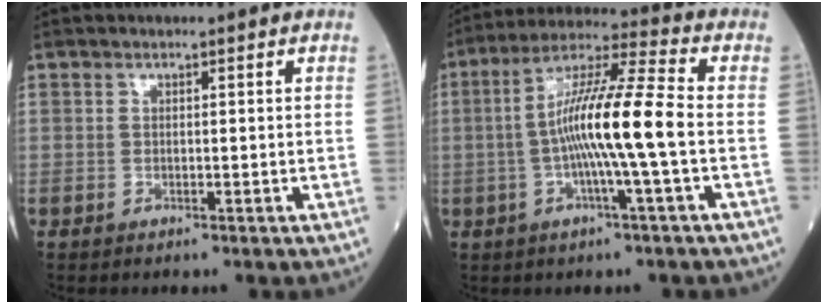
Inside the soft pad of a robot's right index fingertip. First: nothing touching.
{"total": 13.0, "force": [-1.5, -0.4, 12.9], "torque": [-0.235, 0.011, -0.038]}